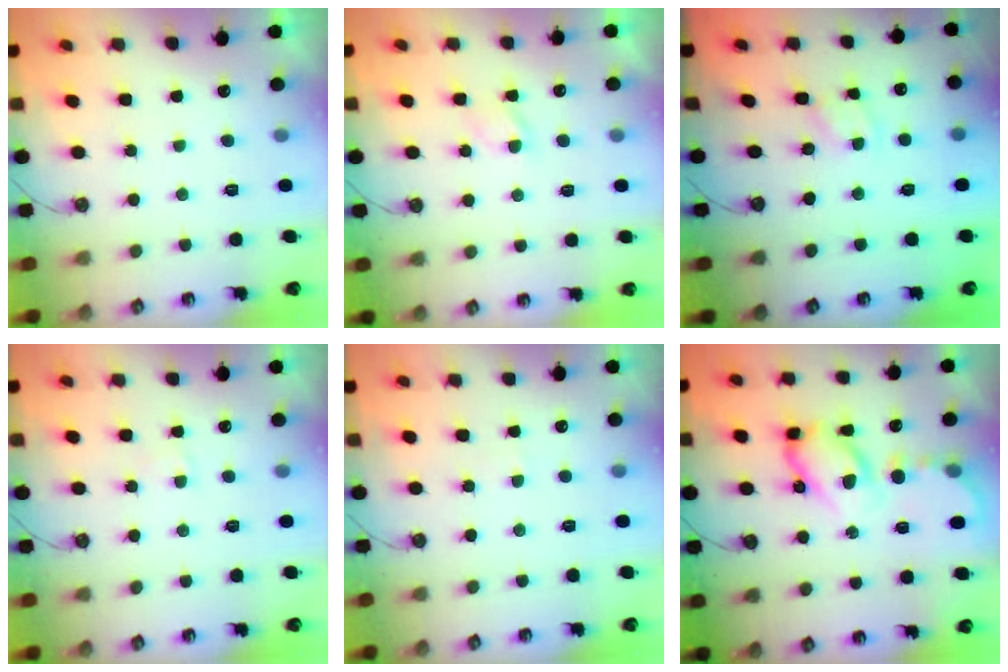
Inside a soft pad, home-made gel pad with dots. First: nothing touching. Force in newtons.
{"total": 2.9, "press": 2.8, "slide": 0.6}
{"total": 1.9, "press": 1.8, "slide": 0.3}
{"total": 2.9, "press": 2.9, "slide": 0.4}
{"total": 2.7, "press": 2.6, "slide": 0.4}
{"total": 14.3, "press": 14.2, "slide": 1.4}